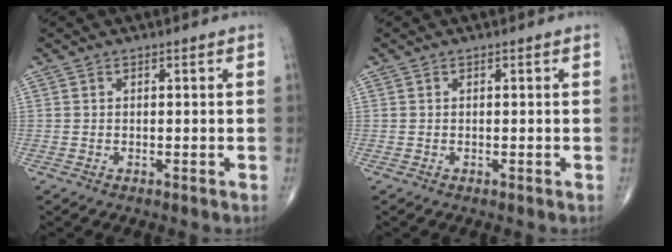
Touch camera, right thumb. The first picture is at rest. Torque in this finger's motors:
{"motor_torque": [-0.01, 0.01, -0.05, -0.03, 0.02]}